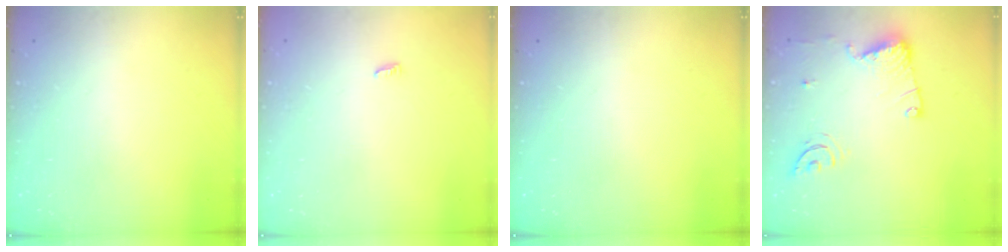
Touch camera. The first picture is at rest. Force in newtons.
{"total": 2.4, "press": 2.4, "slide": 0.2}
{"total": 0.0}
{"total": 12.2, "press": 12.2, "slide": 1.2}